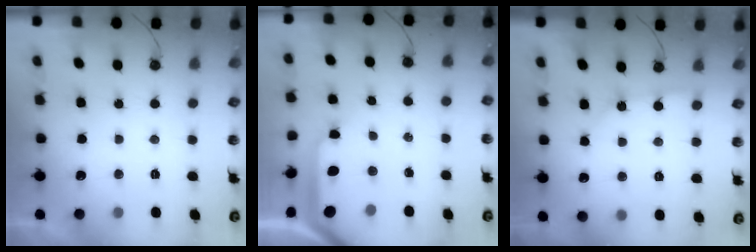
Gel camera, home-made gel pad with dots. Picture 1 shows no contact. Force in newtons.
{"total": 10.1, "press": 10.0, "slide": 1.4}
{"total": 2.5, "press": 2.5, "slide": 0.3}